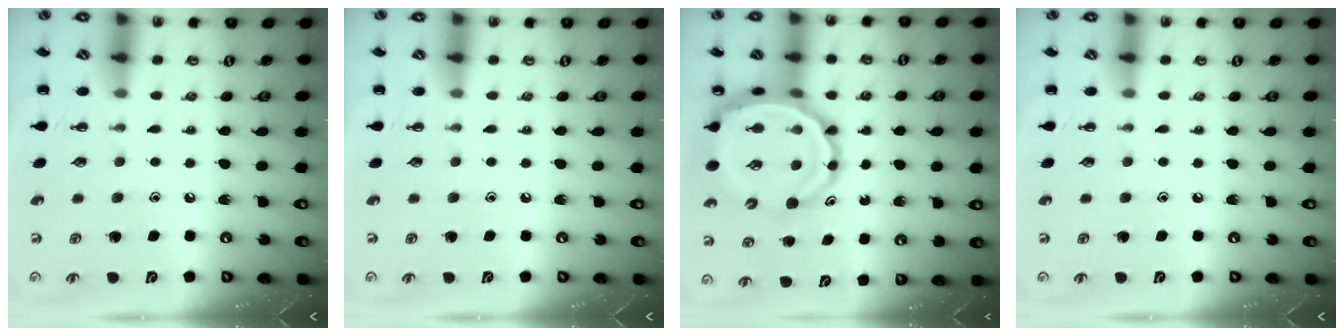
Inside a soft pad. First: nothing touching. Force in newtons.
{"total": 0.0}
{"total": 13.2, "press": 12.7, "slide": 3.7}
{"total": 0.0}